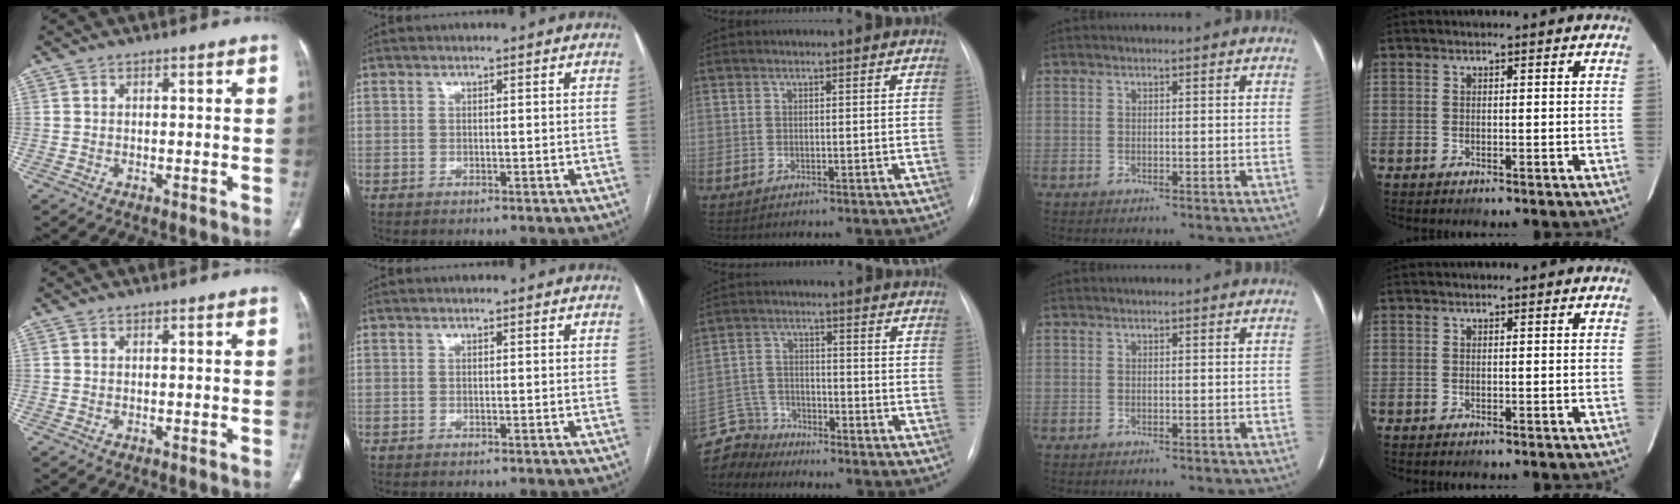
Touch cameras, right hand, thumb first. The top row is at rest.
{"middle": {"total": 8.4, "force": [-8.0, 2.7, -0.5], "torque": [0.001, 0.013, -0.156]}}